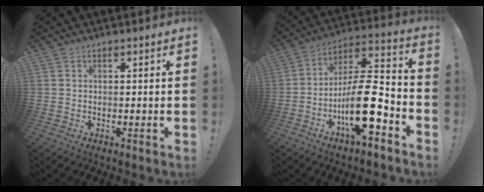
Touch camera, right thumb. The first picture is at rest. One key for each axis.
{"total": 18.1, "fx": -6.8, "fy": 6.5, "fz": 15.5, "tx": -0.269, "ty": 0.041, "tz": -0.108}